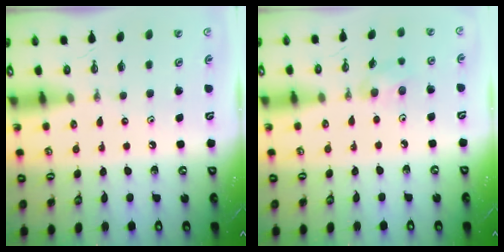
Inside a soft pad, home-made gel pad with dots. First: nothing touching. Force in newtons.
{"total": 5.5, "press": 5.0, "slide": 2.3}